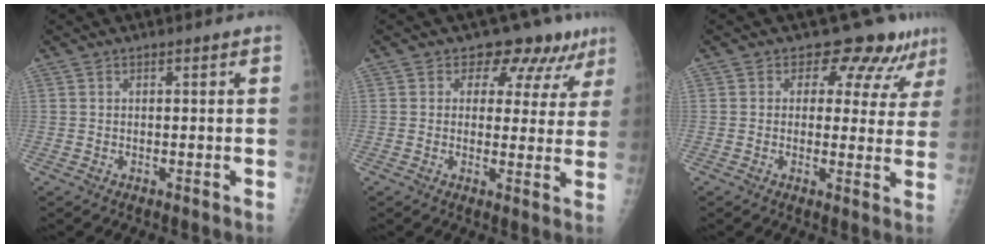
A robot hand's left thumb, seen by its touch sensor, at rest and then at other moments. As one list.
[{"total": 8.7, "force": [5.8, 5.8, 3.0], "torque": [0.008, -0.022, 0.055]}, {"total": 7.7, "force": [5.9, 4.3, 2.6], "torque": [0.003, -0.032, 0.056]}]